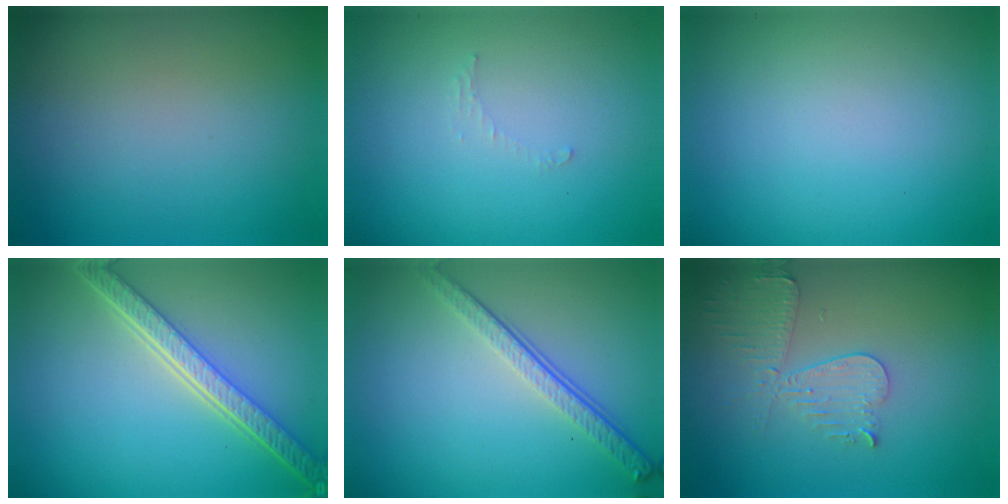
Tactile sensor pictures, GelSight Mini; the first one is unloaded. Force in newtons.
{"total": 0.7, "press": 0.7, "slide": 0.1}
{"total": 0.0}
{"total": 5.4, "press": 4.0, "slide": 3.6}
{"total": 3.9, "press": 2.7, "slide": 2.8}
{"total": 3.6, "press": 3.2, "slide": 1.6}